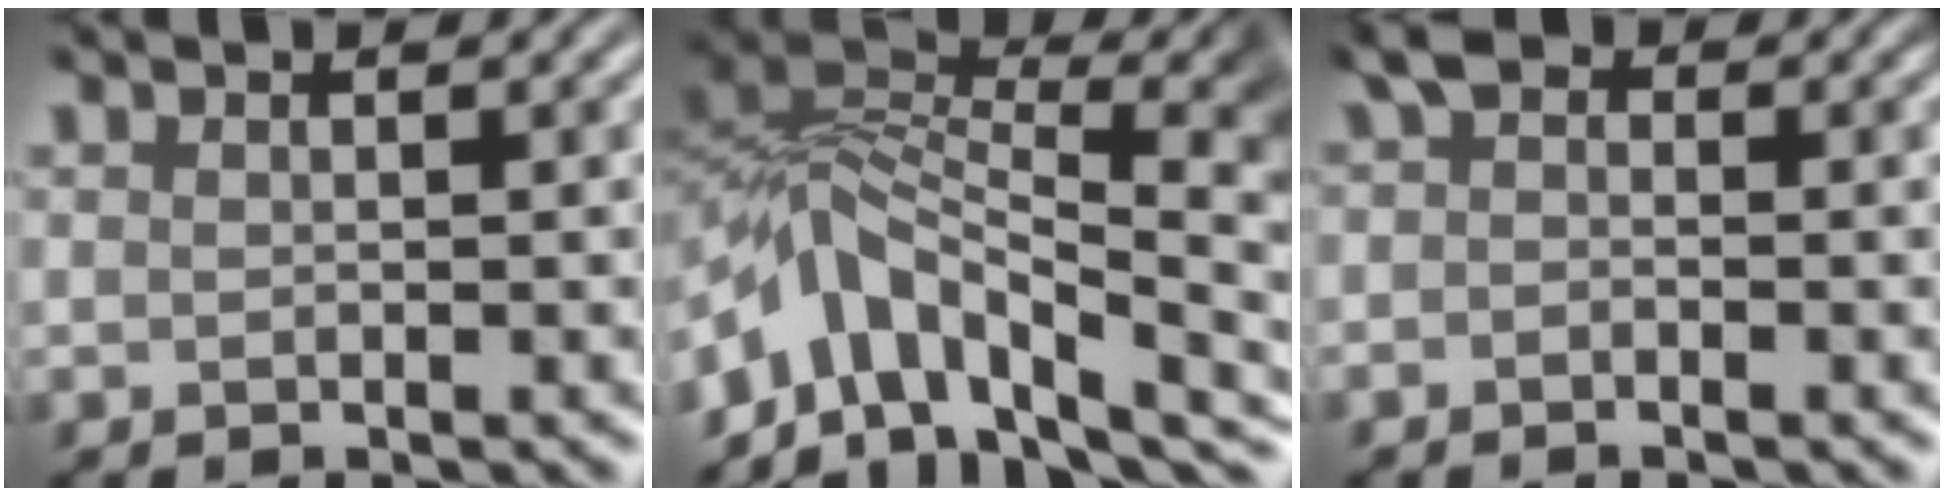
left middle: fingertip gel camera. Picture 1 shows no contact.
{"total": 13.1, "force": [-4.4, 8.1, 9.4], "torque": [-0.194, 0.004, -0.046]}
{"total": 0.7, "force": [-0.7, 0.1, 0.2], "torque": [-0.022, 0.000, 0.000]}